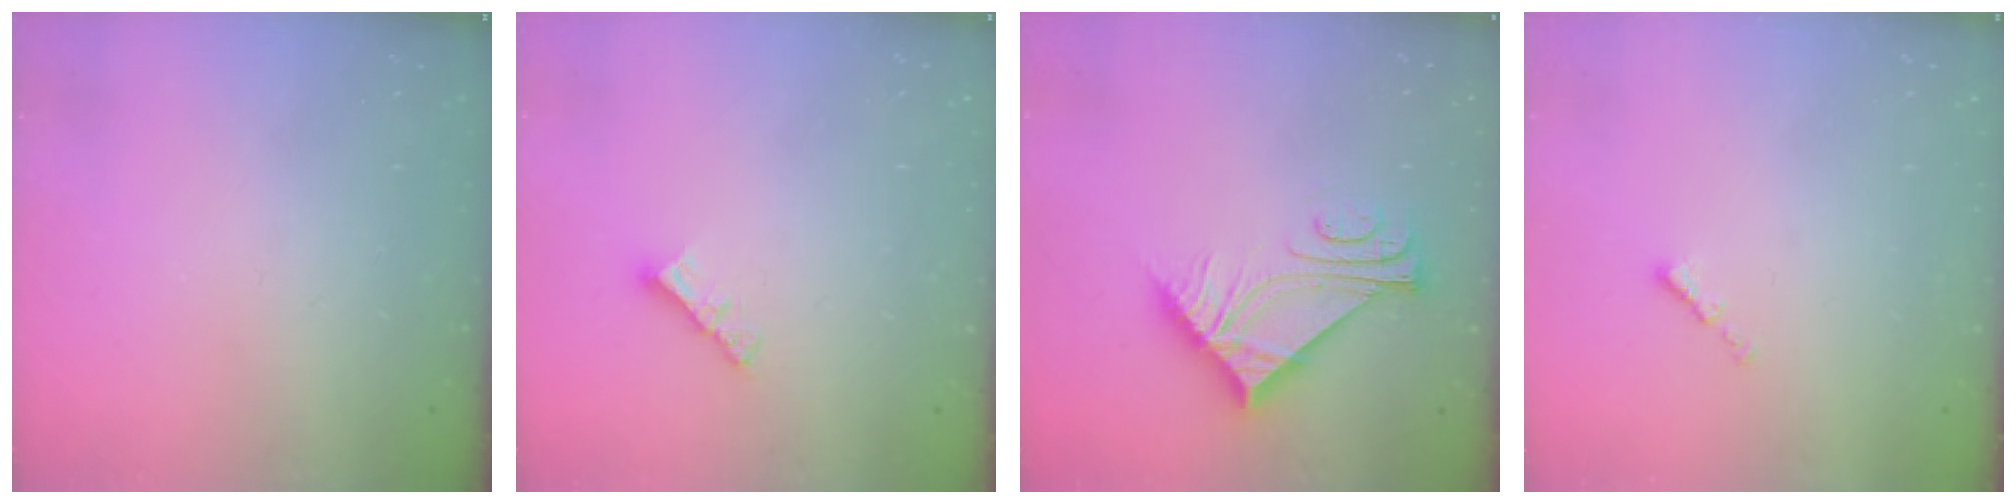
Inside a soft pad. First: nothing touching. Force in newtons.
{"total": 3.4, "press": 3.4, "slide": 0.2}
{"total": 9.3, "press": 9.3, "slide": 0.5}
{"total": 0.0}